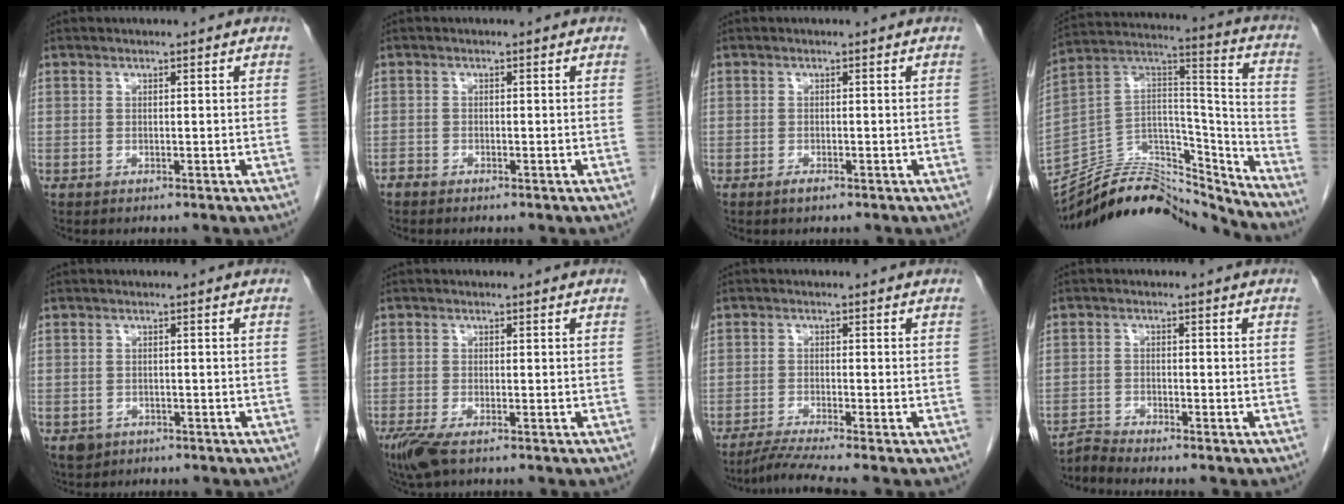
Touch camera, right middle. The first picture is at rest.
{"total": 0.7, "force": [-0.6, 0.1, 0.1], "torque": [0.001, 0.000, -0.014]}
{"total": 1.0, "force": [-0.6, 0.2, 0.7], "torque": [-0.013, 0.000, -0.008]}
{"total": 23.6, "force": [-22.5, 4.9, 5.3], "torque": [-0.121, 0.041, -0.366]}
{"total": 2.9, "force": [-1.7, 2.3, 0.6], "torque": [-0.010, 0.002, -0.022]}
{"total": 4.2, "force": [-2.8, 1.1, 3.0], "torque": [-0.065, -0.013, -0.048]}
{"total": 4.8, "force": [-3.9, -1.3, 2.5], "torque": [-0.050, -0.020, -0.075]}
{"total": 2.5, "force": [-2.3, -0.9, -0.5], "torque": [0.012, -0.017, -0.045]}